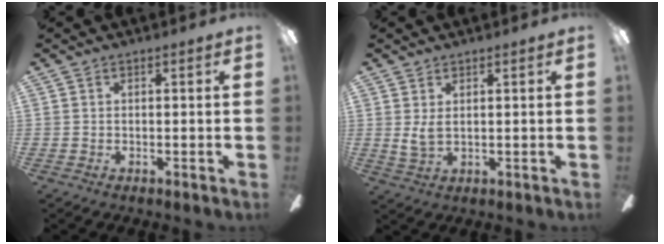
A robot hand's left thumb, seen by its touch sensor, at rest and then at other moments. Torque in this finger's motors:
{"motor_torque": [0.63, 0.38, 0.47, -0.53, 0.12]}